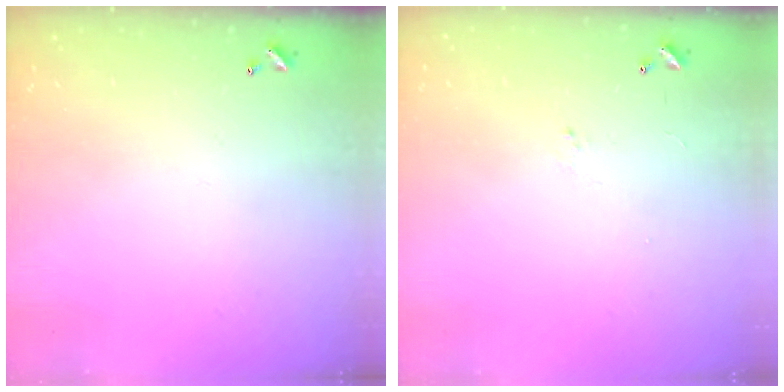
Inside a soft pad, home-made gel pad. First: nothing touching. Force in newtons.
{"total": 0.6, "press": 0.2, "slide": 0.6}